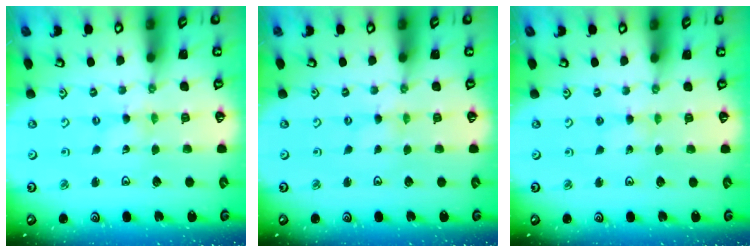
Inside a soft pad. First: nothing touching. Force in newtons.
{"total": 0.0}
{"total": 2.4, "press": 2.3, "slide": 0.3}